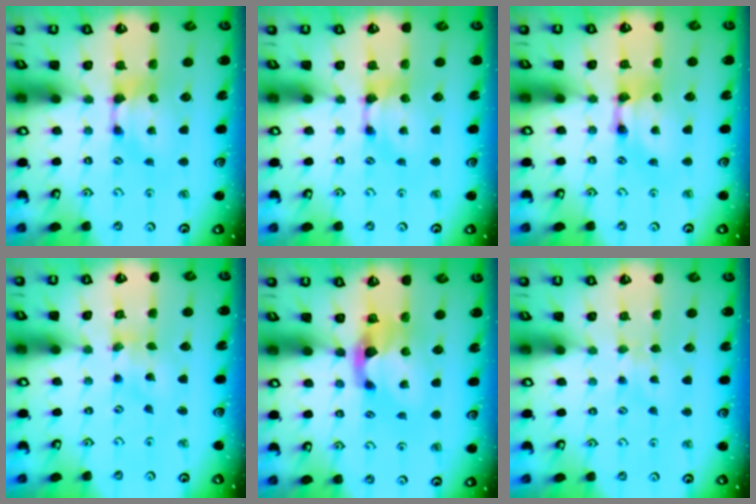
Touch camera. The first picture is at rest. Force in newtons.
{"total": 0.0}
{"total": 2.2, "press": 2.2, "slide": 0.1}
{"total": 2.6, "press": 2.4, "slide": 0.9}
{"total": 2.2, "press": 1.9, "slide": 1.2}
{"total": 2.6, "press": 2.5, "slide": 0.3}